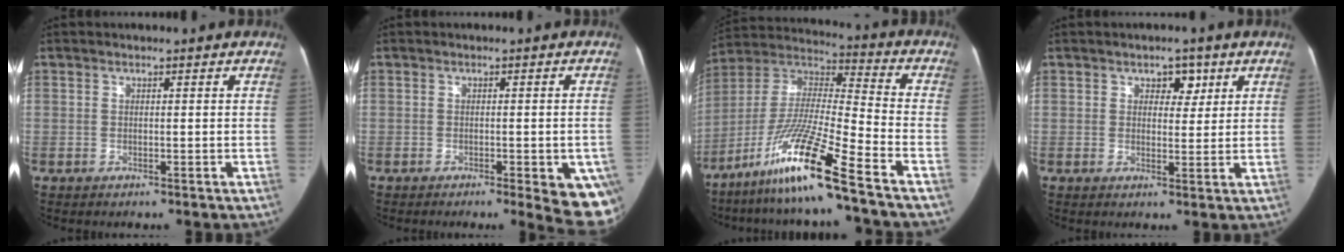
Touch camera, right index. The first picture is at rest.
{"total": 8.9, "force": [-4.2, 2.2, 7.5], "torque": [-0.060, -0.004, -0.049]}
{"total": 17.2, "force": [-11.1, -1.2, 13.1], "torque": [-0.279, -0.023, -0.205]}
{"total": 3.4, "force": [1.7, 2.2, 2.0], "torque": [-0.021, 0.006, 0.024]}